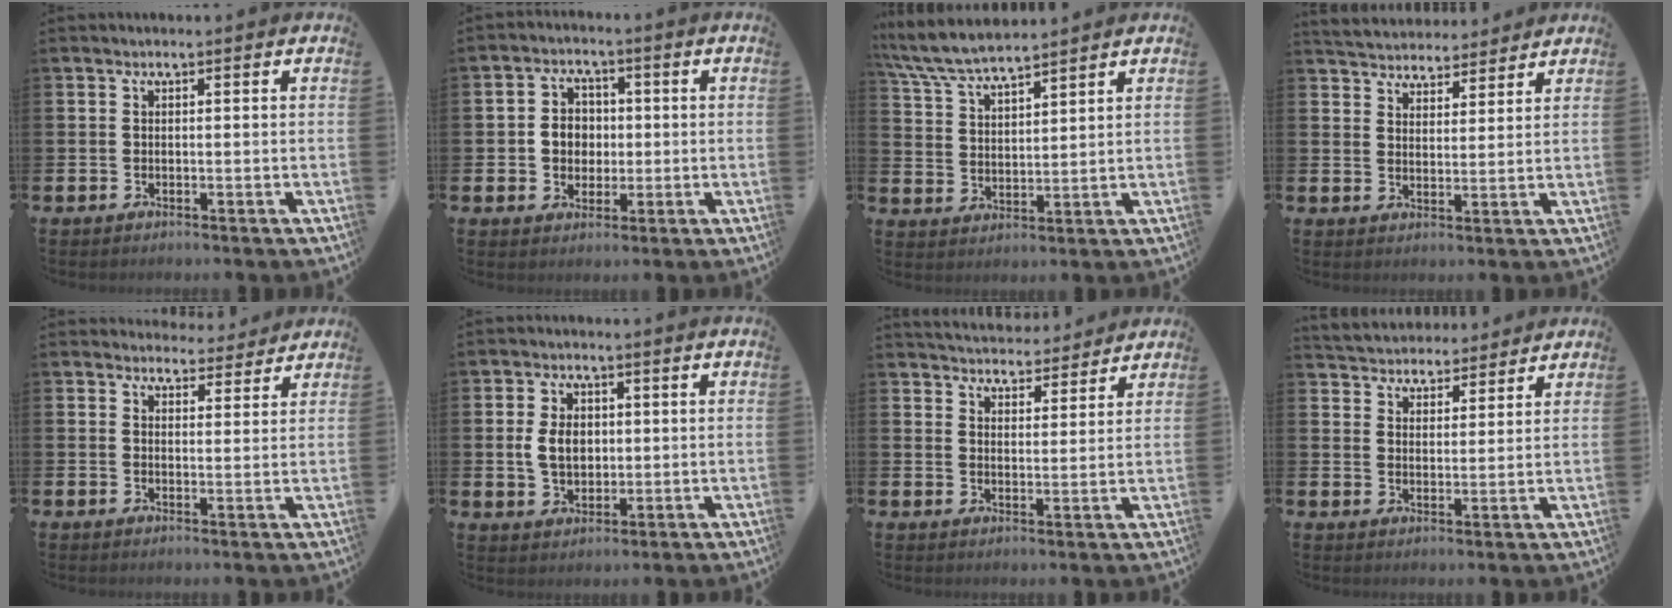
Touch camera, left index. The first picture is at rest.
{"total": 4.2, "force": [0.2, 3.9, 1.5], "torque": [-0.027, 0.007, -0.004]}
{"total": 6.8, "force": [6.5, 0.8, 1.9], "torque": [-0.063, -0.027, 0.119]}
{"total": 4.4, "force": [4.2, 0.9, -0.5], "torque": [-0.012, -0.027, 0.077]}
{"total": 3.7, "force": [3.5, 1.1, -0.1], "torque": [0.007, -0.021, 0.061]}
{"total": 4.7, "force": [0.7, 3.4, 3.2], "torque": [-0.045, 0.004, 0.004]}
{"total": 4.7, "force": [4.6, 0.8, -0.4], "torque": [-0.002, -0.033, 0.081]}
{"total": 4.5, "force": [4.3, 1.2, -0.5], "torque": [-0.014, -0.026, 0.078]}